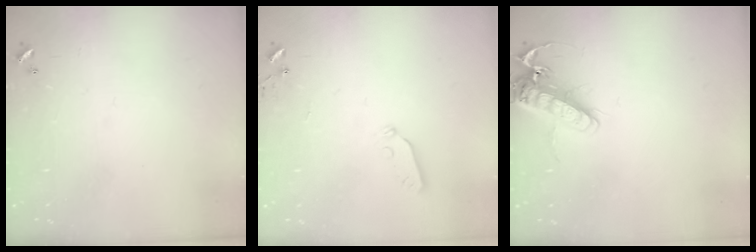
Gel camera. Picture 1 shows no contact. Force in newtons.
{"total": 3.6, "press": 3.6, "slide": 0.6}
{"total": 14.8, "press": 14.6, "slide": 2.4}